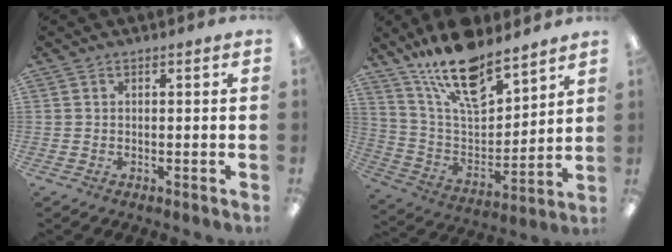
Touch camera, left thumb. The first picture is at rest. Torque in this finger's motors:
{"motor_torque": [2.36, 1.13, 1.37, -1.39, 0.14]}